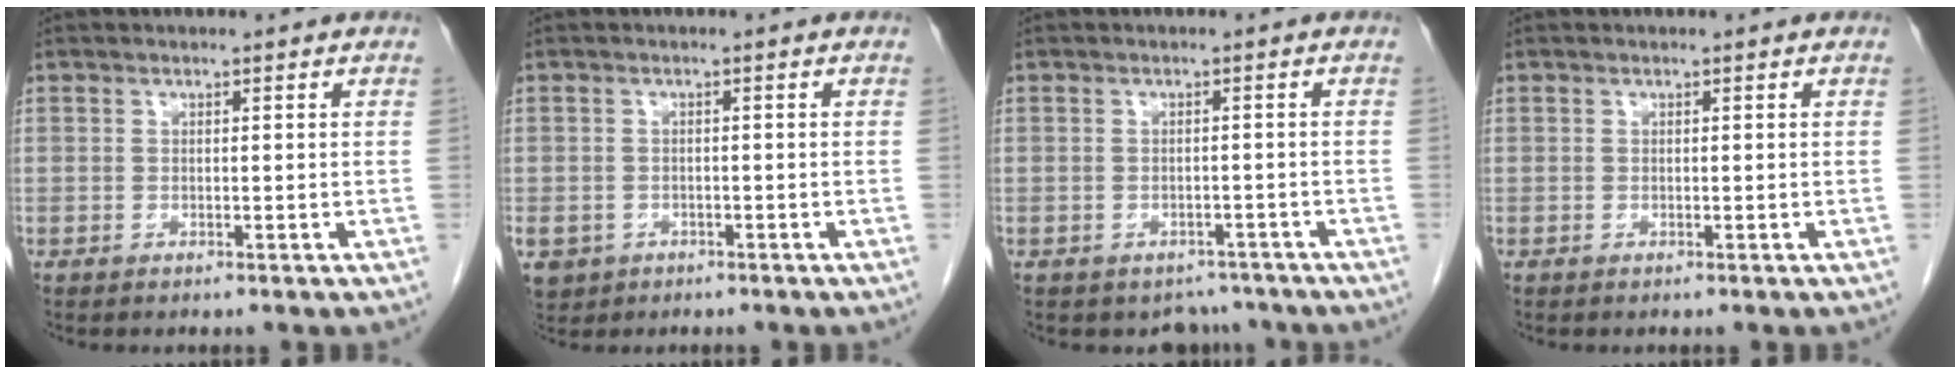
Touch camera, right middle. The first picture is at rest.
{"total": 6.5, "force": [-3.0, 5.4, 1.9], "torque": [-0.052, -0.003, -0.042]}
{"total": 3.9, "force": [-3.2, 2.2, 0.0], "torque": [0.008, 0.011, -0.040]}
{"total": 0.0}